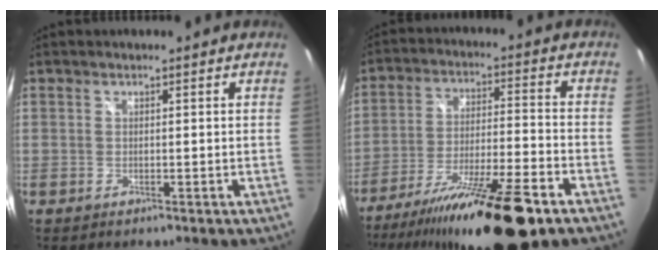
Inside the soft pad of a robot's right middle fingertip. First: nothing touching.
{"total": 21.0, "force": [-15.3, 2.6, 14.1], "torque": [-0.256, -0.031, -0.250]}